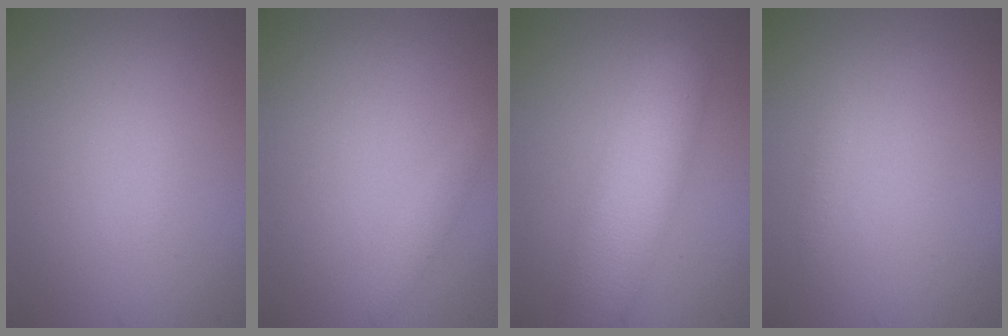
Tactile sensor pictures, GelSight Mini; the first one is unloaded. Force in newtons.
{"total": 0.8, "press": 0.8, "slide": 0.1}
{"total": 5.8, "press": 5.8, "slide": 0.1}
{"total": 0.6, "press": 0.6, "slide": 0.0}